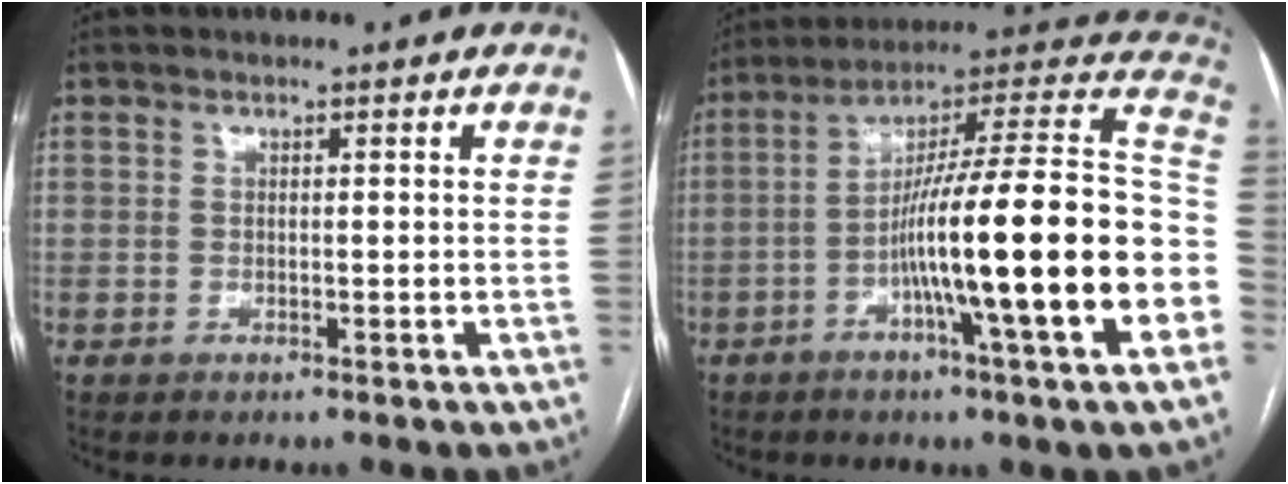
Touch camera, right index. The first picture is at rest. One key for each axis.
{"total": 26.0, "fx": -5.5, "fy": 0.7, "fz": 25.4, "tx": -0.299, "ty": 0.011, "tz": -0.100}